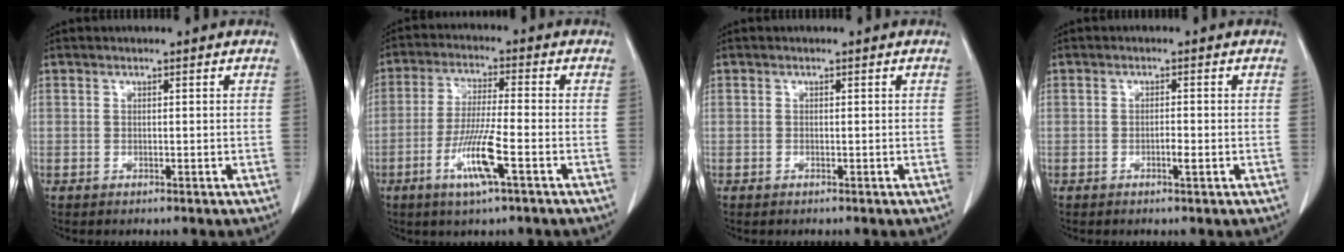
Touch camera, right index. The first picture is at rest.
{"total": 8.7, "force": [-3.7, 0.0, 7.8], "torque": [-0.157, -0.012, -0.072]}
{"total": 0.0}
{"total": 1.6, "force": [-0.6, 0.2, 1.4], "torque": [-0.025, 0.000, -0.009]}